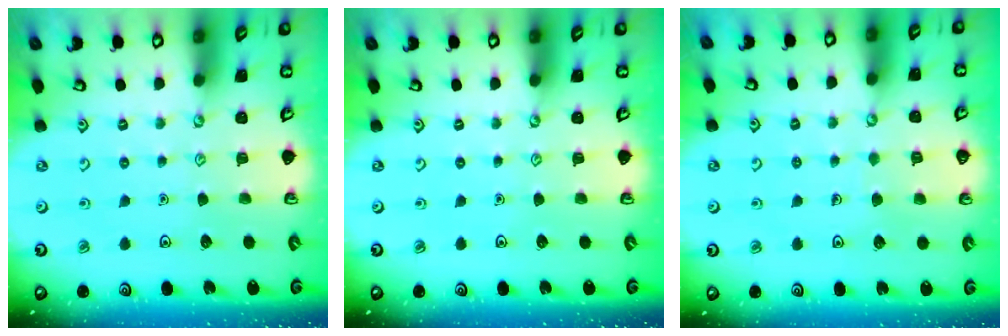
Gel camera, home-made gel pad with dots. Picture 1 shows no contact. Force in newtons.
{"total": 0.0}
{"total": 3.3, "press": 3.3, "slide": 0.2}